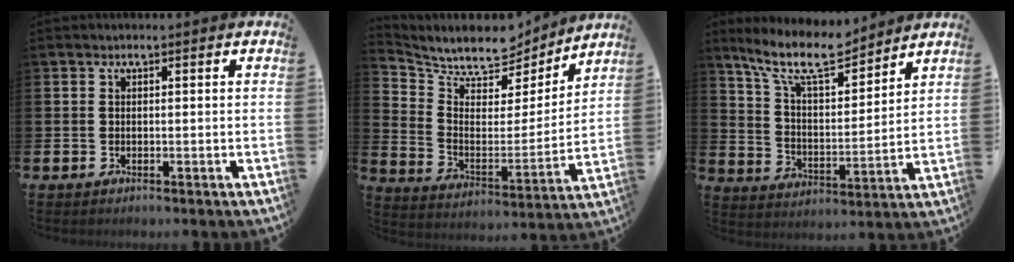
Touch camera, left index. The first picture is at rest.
{"total": 8.5, "force": [7.8, 2.9, 1.7], "torque": [-0.079, -0.062, 0.136]}
{"total": 11.0, "force": [9.5, 2.5, 4.9], "torque": [-0.117, -0.047, 0.170]}